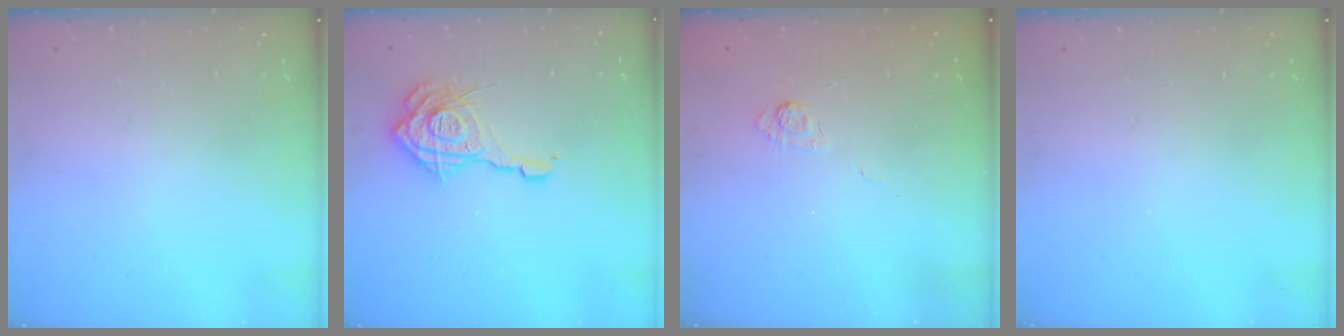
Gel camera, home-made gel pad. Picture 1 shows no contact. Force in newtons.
{"total": 15.1, "press": 14.9, "slide": 2.1}
{"total": 2.9, "press": 2.4, "slide": 1.6}
{"total": 0.0}